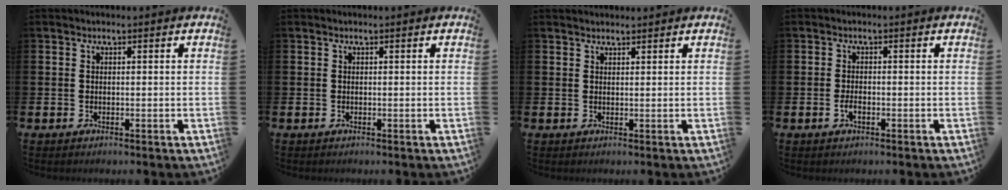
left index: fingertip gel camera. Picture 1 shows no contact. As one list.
[{"total": 0.0}, {"total": 1.2, "force": [1.2, 0.4, 0.1], "torque": [0.011, -0.002, 0.019]}, {"total": 1.6, "force": [-0.6, 0.8, 1.3], "torque": [-0.028, 0.001, -0.011]}]